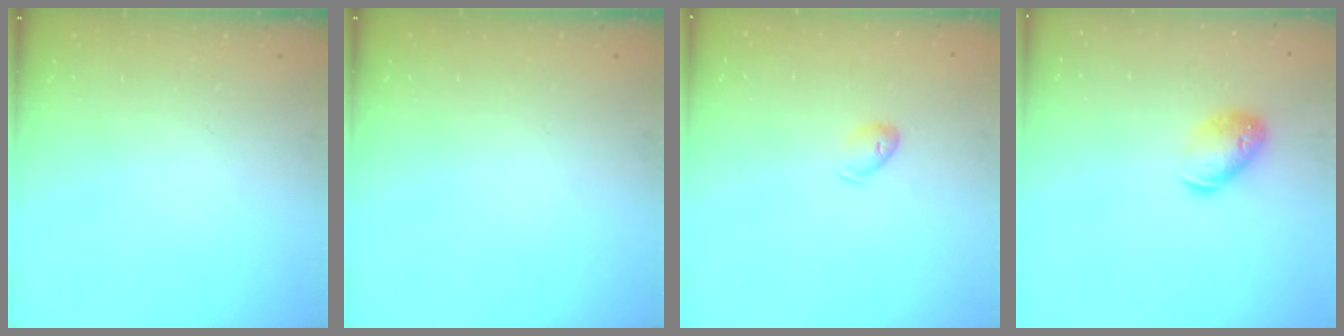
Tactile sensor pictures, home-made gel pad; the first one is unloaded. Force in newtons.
{"total": 0.0}
{"total": 6.4, "press": 6.3, "slide": 1.1}
{"total": 10.5, "press": 10.4, "slide": 1.5}